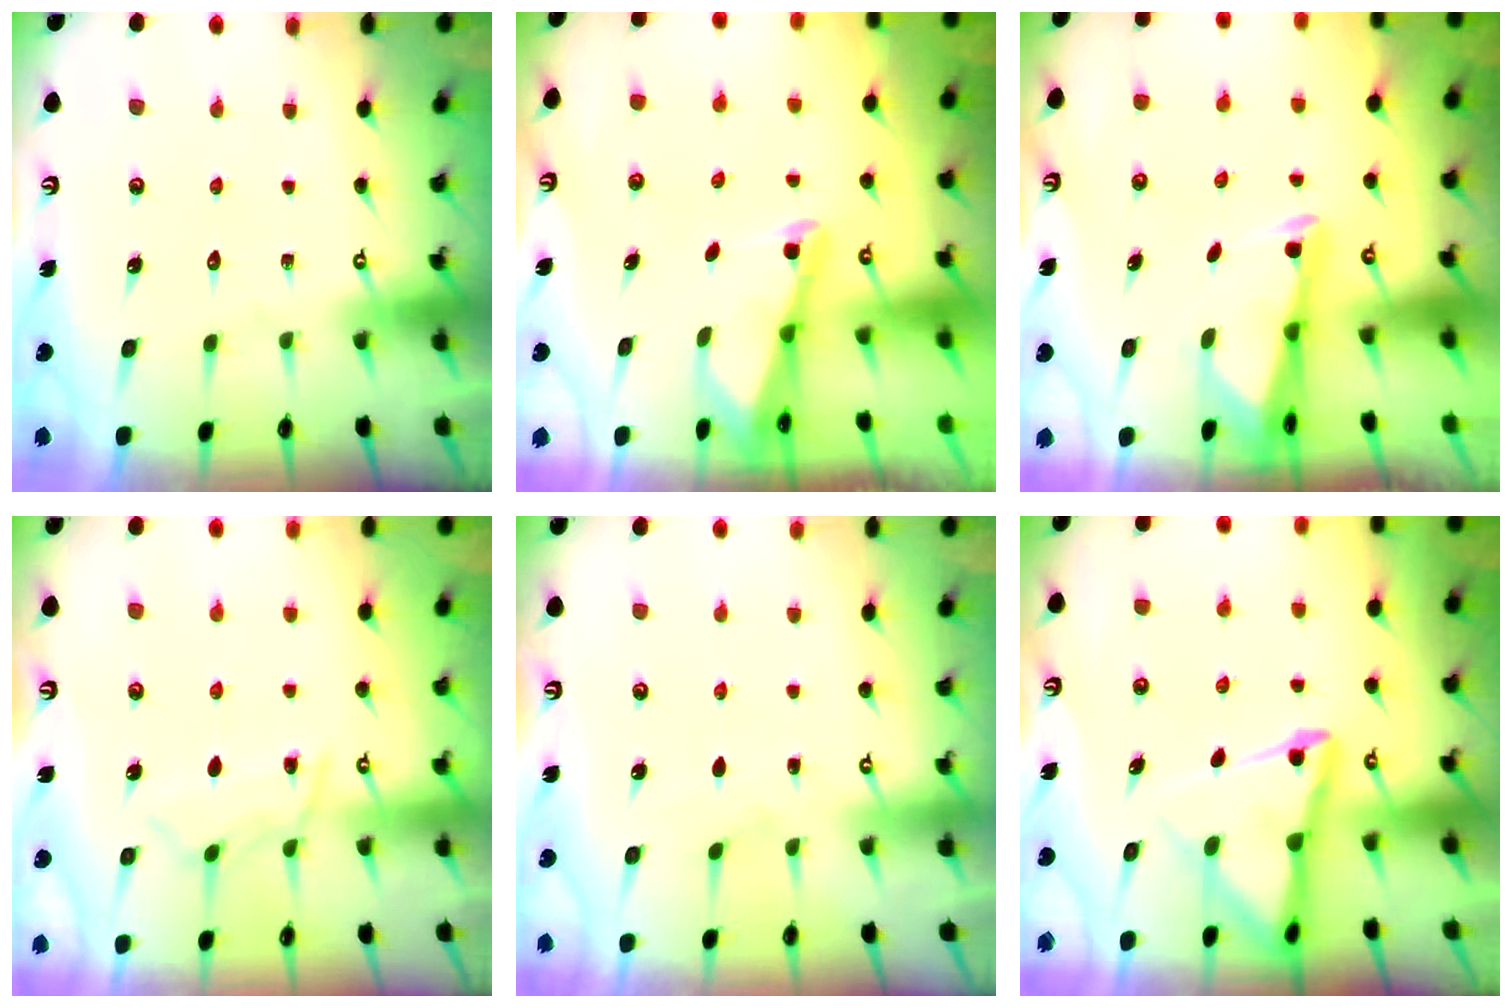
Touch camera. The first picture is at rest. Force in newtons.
{"total": 2.1, "press": 2.1, "slide": 0.3}
{"total": 2.7, "press": 2.7, "slide": 0.5}
{"total": 6.8, "press": 6.7, "slide": 0.8}
{"total": 1.4, "press": 1.3, "slide": 0.2}
{"total": 9.1, "press": 9.1, "slide": 0.9}